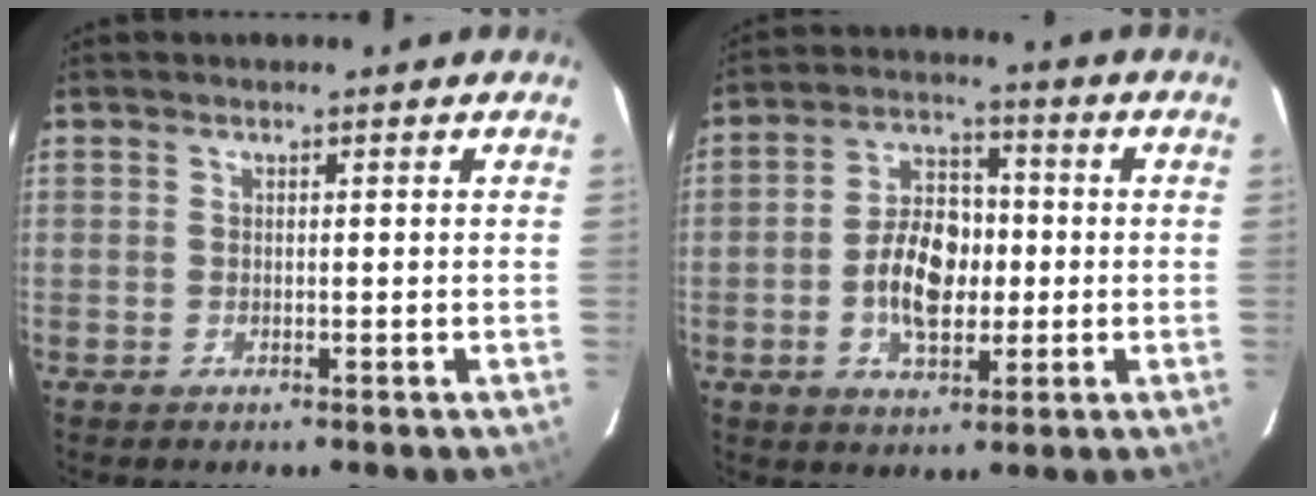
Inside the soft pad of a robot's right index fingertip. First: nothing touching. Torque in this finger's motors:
{"motor_torque": [0.42, -0.13, 0.29, 0.09]}